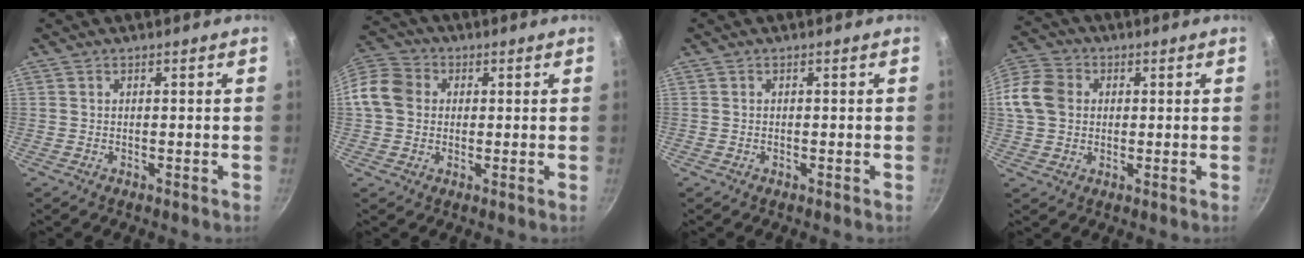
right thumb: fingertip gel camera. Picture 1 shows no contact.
{"total": 9.3, "force": [0.5, 8.0, 4.6], "torque": [-0.067, 0.019, -0.010]}
{"total": 0.0}
{"total": 13.3, "force": [1.3, 11.2, 7.1], "torque": [-0.147, 0.025, 0.011]}